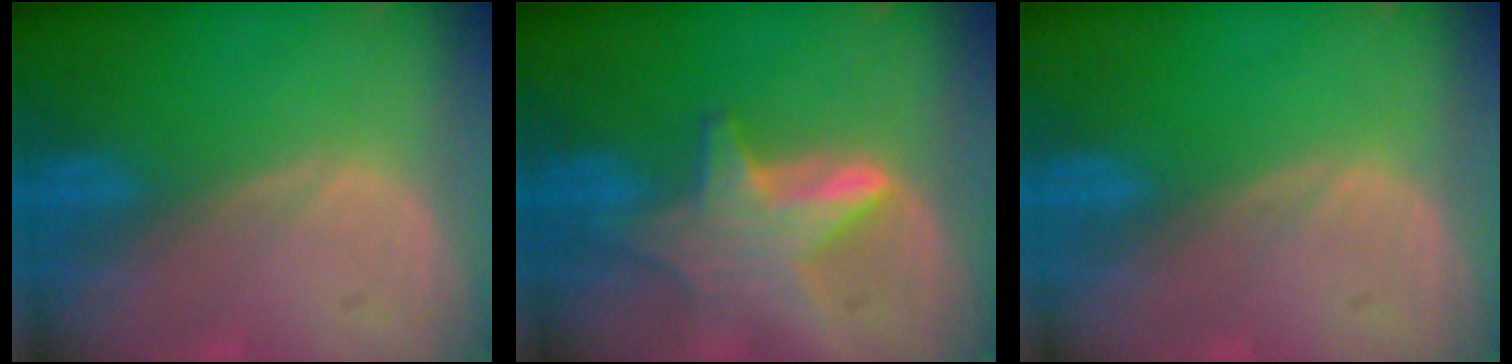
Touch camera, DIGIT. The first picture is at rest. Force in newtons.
{"total": 6.2, "press": 6.2, "slide": 0.6}
{"total": 0.0}